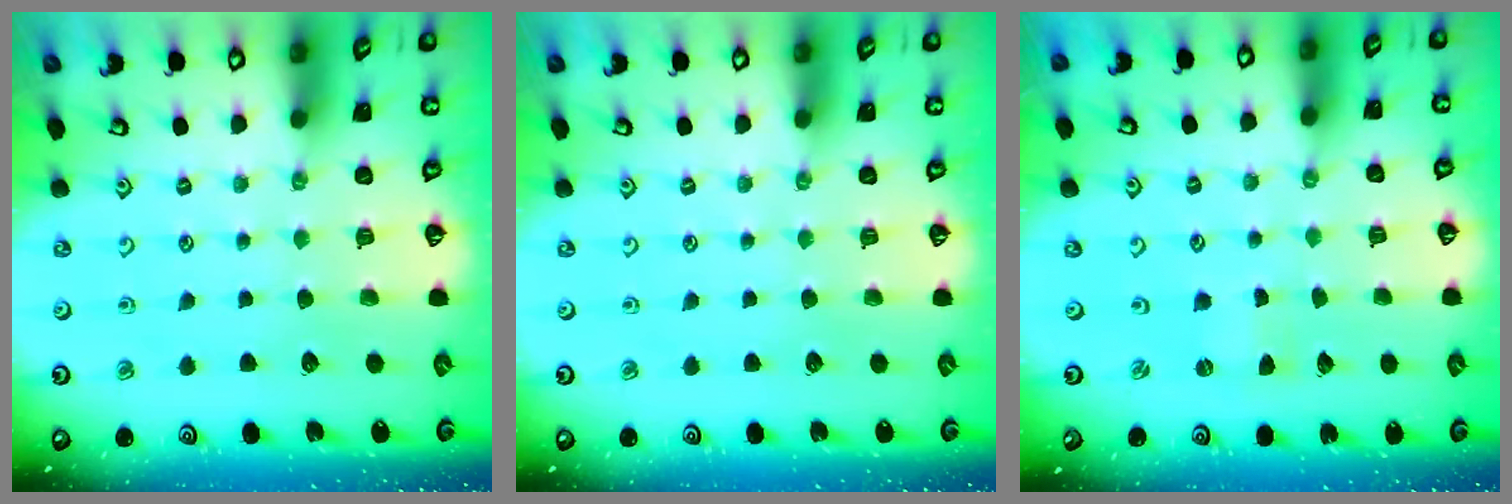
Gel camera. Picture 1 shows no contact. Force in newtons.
{"total": 0.0}
{"total": 0.0}